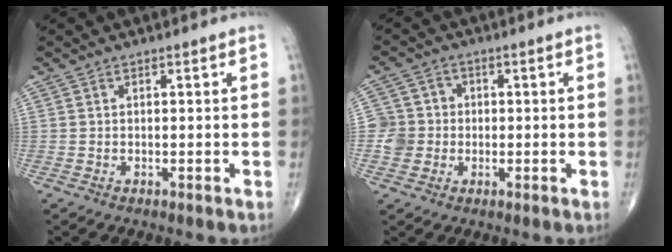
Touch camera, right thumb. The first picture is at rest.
{"total": 5.7, "force": [-0.6, 5.6, 1.1], "torque": [0.008, 0.011, -0.015]}